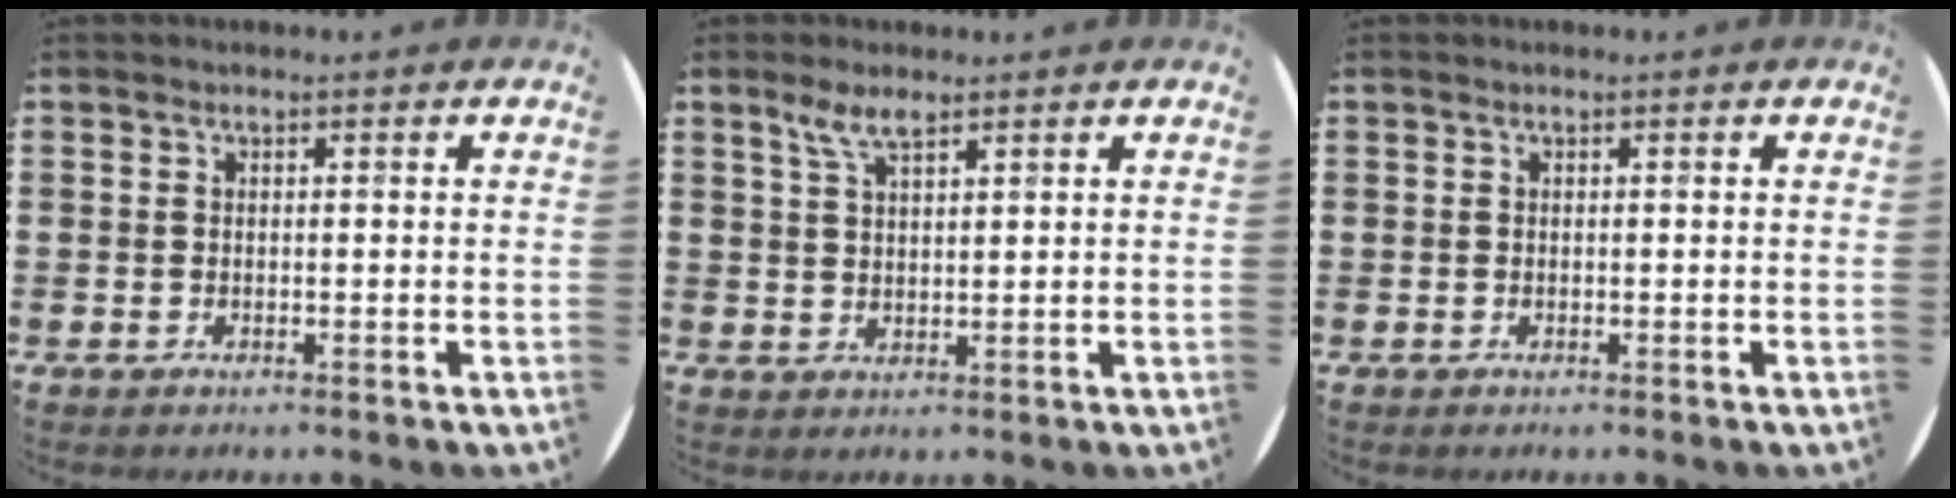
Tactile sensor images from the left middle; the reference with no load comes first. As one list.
[{"total": 3.6, "force": [2.6, 1.0, 2.3], "torque": [-0.051, 0.006, 0.046]}, {"total": 0.0}]